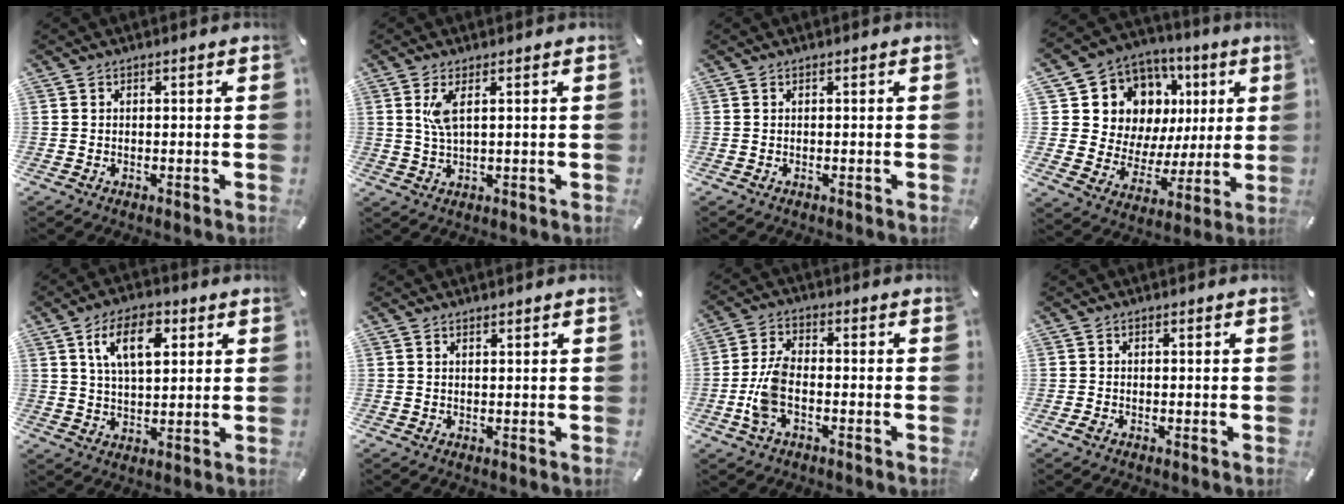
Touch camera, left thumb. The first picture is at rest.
{"total": 4.5, "force": [1.4, 1.3, 4.0], "torque": [-0.093, -0.001, 0.021]}
{"total": 0.0}
{"total": 13.1, "force": [6.2, 11.1, 3.2], "torque": [-0.063, -0.058, 0.131]}
{"total": 10.5, "force": [4.5, 5.7, 7.7], "torque": [-0.122, -0.003, 0.075]}
{"total": 0.7, "force": [0.7, 0.1, 0.2], "torque": [-0.003, -0.002, 0.013]}
{"total": 7.5, "force": [-2.1, 3.9, 6.1], "torque": [-0.140, -0.001, -0.041]}
{"total": 0.6, "force": [-0.4, 0.4, 0.3], "torque": [-0.004, -0.001, -0.007]}